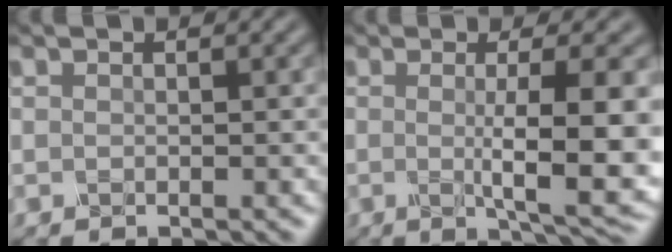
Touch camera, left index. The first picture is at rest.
{"total": 8.3, "force": [-0.7, 1.7, 8.1], "torque": [-0.115, -0.009, -0.006]}